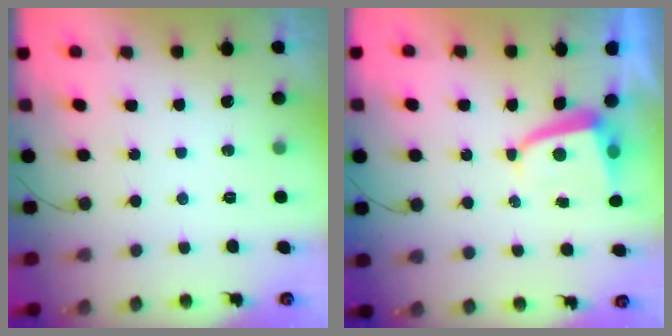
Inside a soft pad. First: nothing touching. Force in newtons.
{"total": 4.2, "press": 4.2, "slide": 0.5}